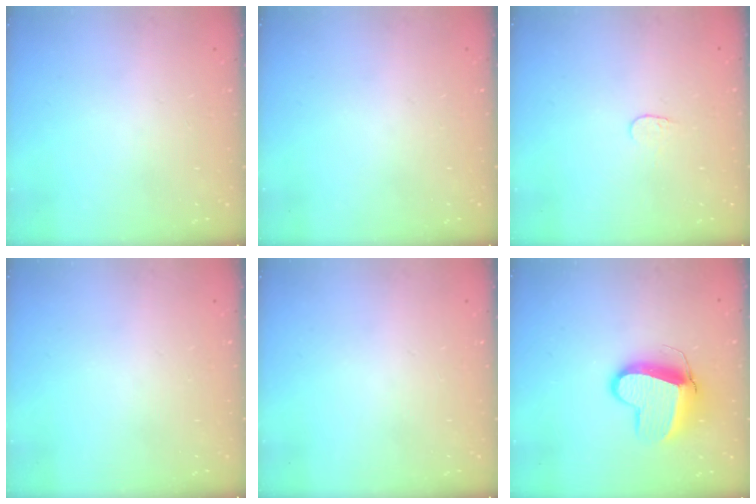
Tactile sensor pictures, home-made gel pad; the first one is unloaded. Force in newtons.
{"total": 0.0}
{"total": 3.8, "press": 3.8, "slide": 0.3}
{"total": 0.0}
{"total": 0.0}
{"total": 12.0, "press": 11.9, "slide": 1.2}